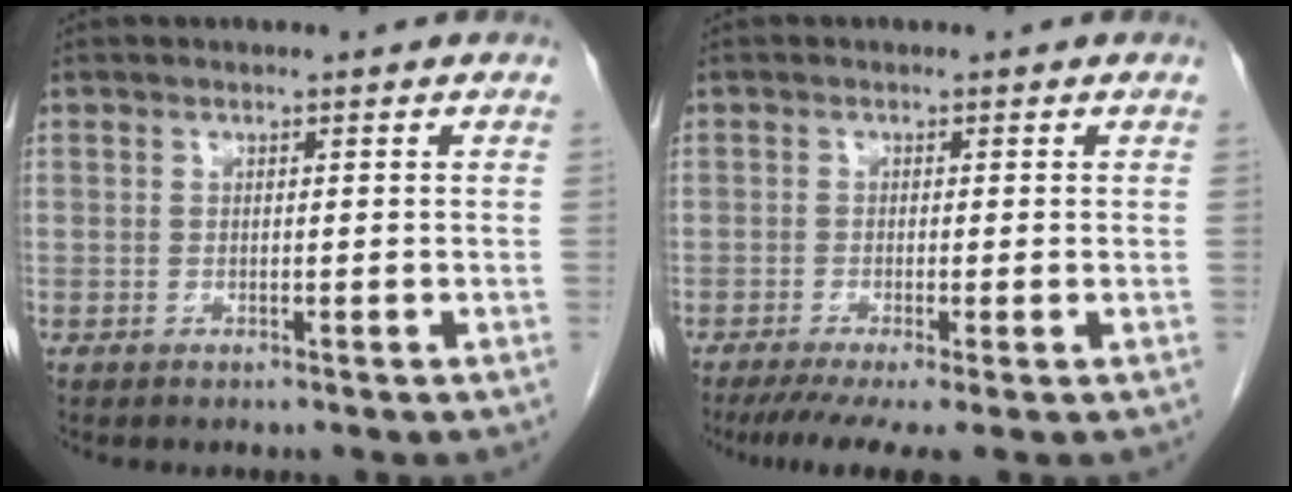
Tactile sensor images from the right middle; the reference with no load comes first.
{"total": 5.8, "force": [-3.9, 0.3, 4.3], "torque": [-0.067, -0.018, -0.066]}